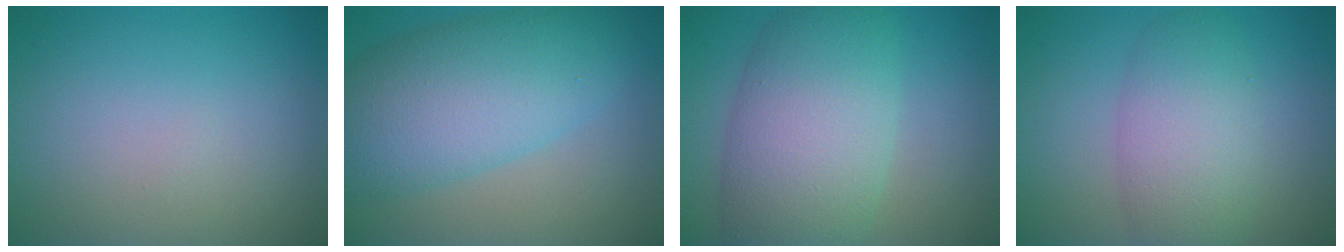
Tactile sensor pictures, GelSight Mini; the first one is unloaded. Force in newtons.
{"total": 9.1, "press": 9.1, "slide": 0.0}
{"total": 9.4, "press": 9.4, "slide": 0.3}
{"total": 5.4, "press": 5.4, "slide": 0.1}